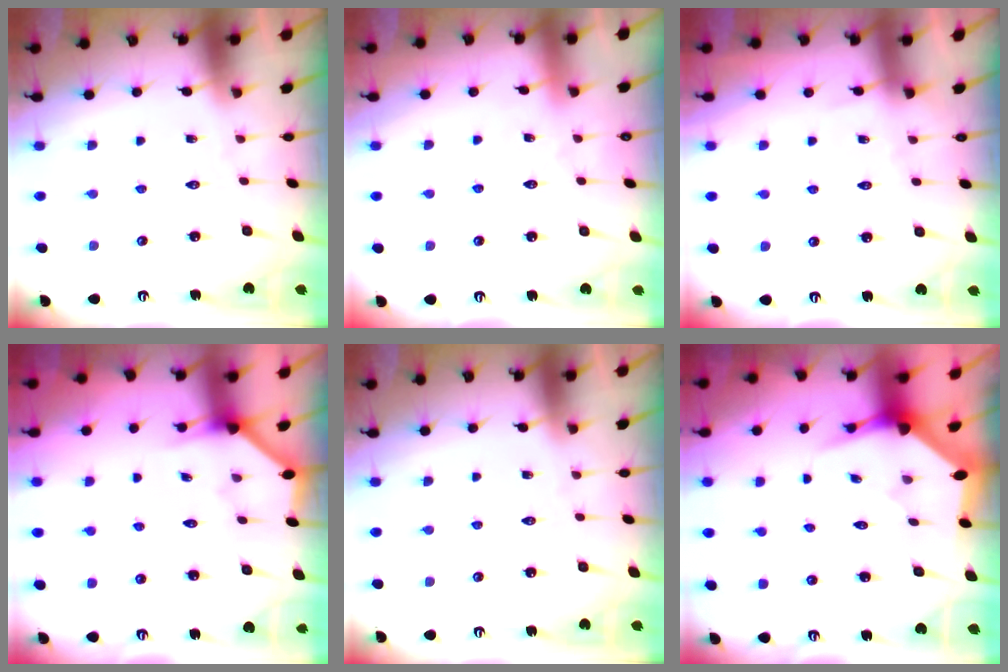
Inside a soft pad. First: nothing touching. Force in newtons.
{"total": 3.9, "press": 3.9, "slide": 0.4}
{"total": 2.5, "press": 2.4, "slide": 0.4}
{"total": 3.3, "press": 3.3, "slide": 0.2}
{"total": 0.0}
{"total": 4.6, "press": 4.6, "slide": 0.2}